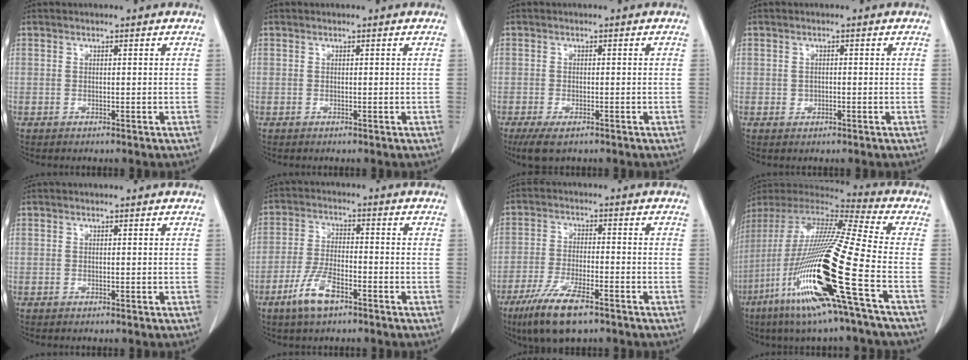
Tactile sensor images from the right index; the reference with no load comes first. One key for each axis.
{"total": 0.0}
{"total": 4.0, "fx": -2.7, "fy": 1.4, "fz": 2.7, "tx": -0.053, "ty": -0.010, "tz": -0.041}
{"total": 0.8, "fx": -0.1, "fy": 0.6, "fz": 0.5, "tx": -0.010, "ty": 0.000, "tz": 0.000}
{"total": 0.0}
{"total": 7.0, "fx": -4.3, "fy": 2.0, "fz": 5.2, "tx": -0.111, "ty": -0.005, "tz": -0.082}
{"total": 9.8, "fx": -6.4, "fy": 2.0, "fz": 7.1, "tx": -0.138, "ty": -0.020, "tz": -0.112}
{"total": 25.4, "fx": -9.1, "fy": 0.0, "fz": 23.7, "tx": -0.482, "ty": -0.052, "tz": -0.178}